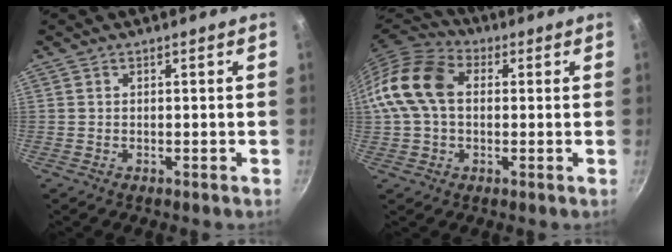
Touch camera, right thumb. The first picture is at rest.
{"total": 13.4, "force": [1.5, 9.5, 9.4], "torque": [-0.164, 0.026, 0.009]}